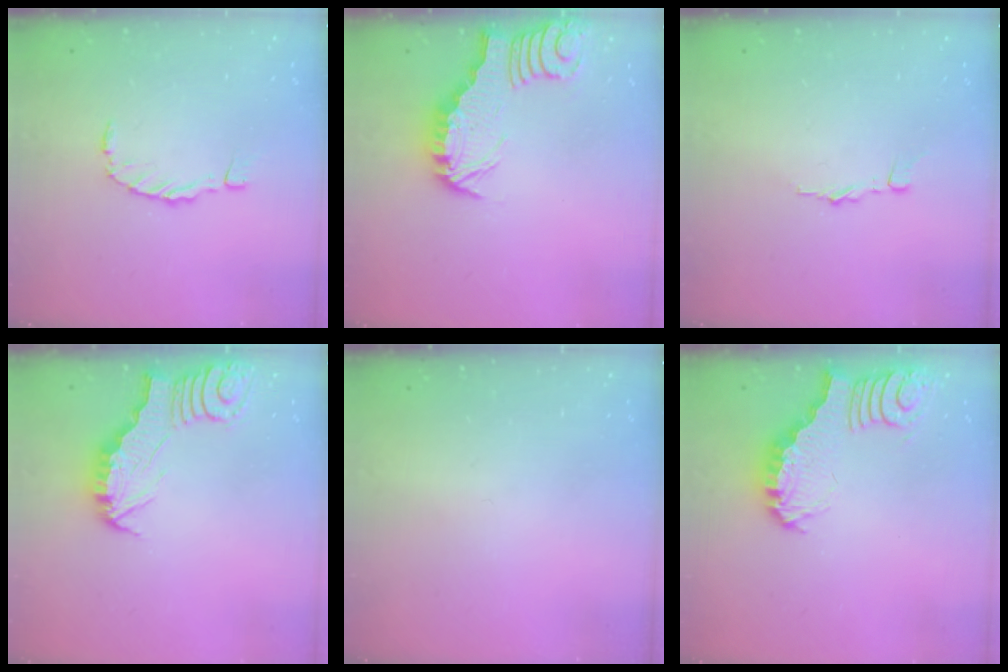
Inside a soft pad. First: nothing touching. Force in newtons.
{"total": 2.6, "press": 2.6, "slide": 0.2}
{"total": 3.6, "press": 3.6, "slide": 0.4}
{"total": 3.3, "press": 3.3, "slide": 0.3}
{"total": 0.0}
{"total": 3.9, "press": 3.9, "slide": 0.6}